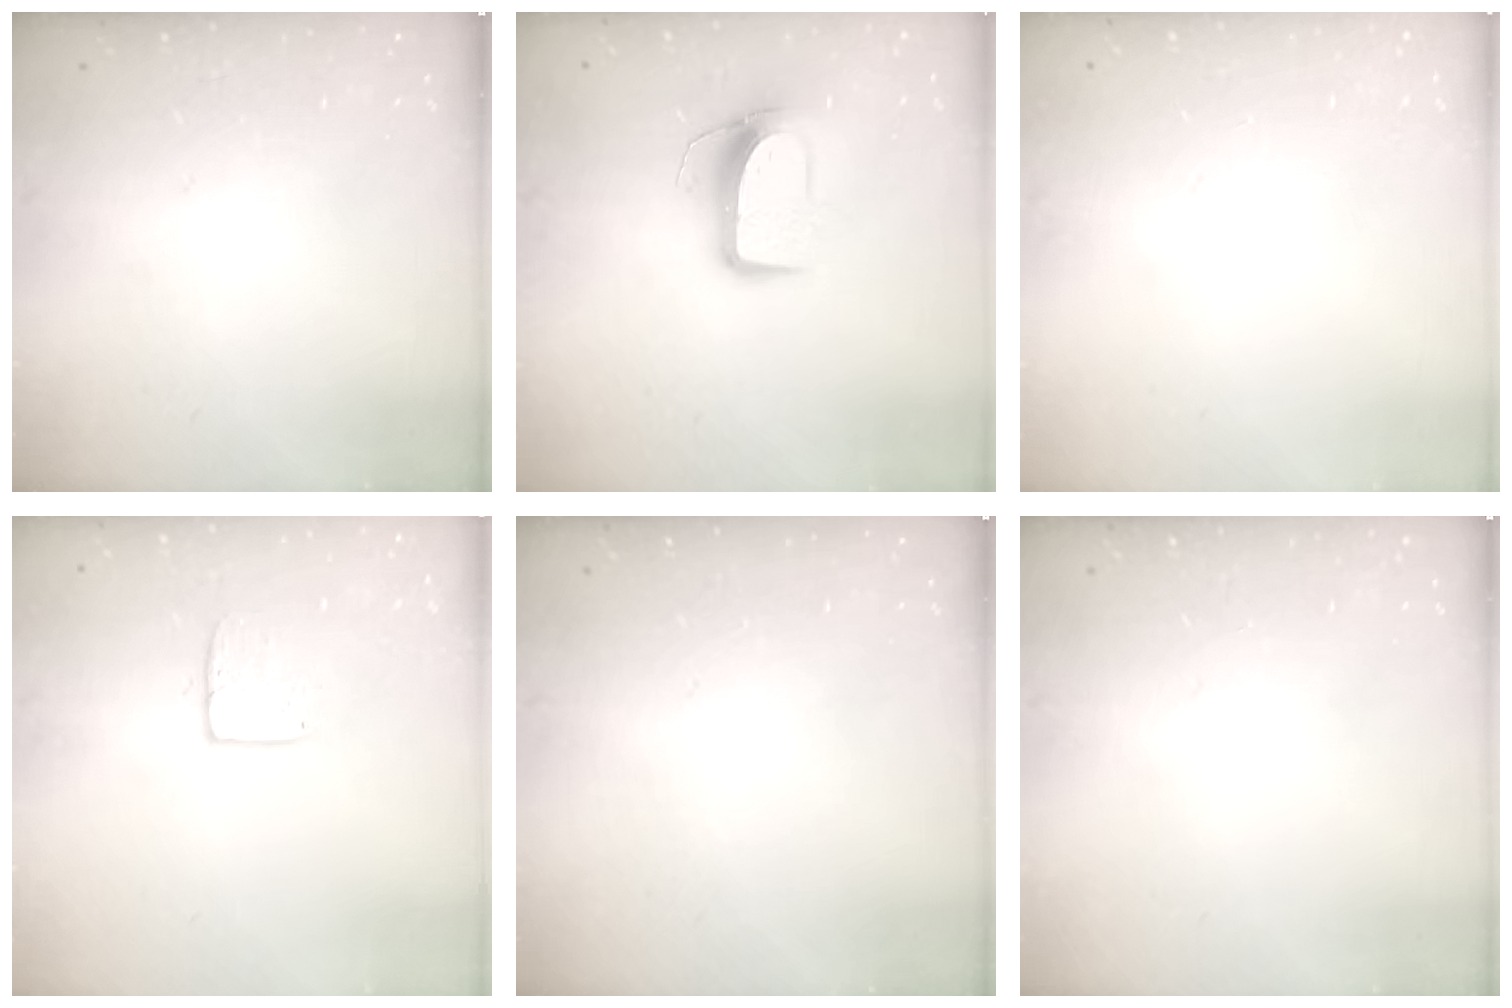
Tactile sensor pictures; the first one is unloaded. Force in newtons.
{"total": 10.3, "press": 10.3, "slide": 0.8}
{"total": 0.0}
{"total": 6.5, "press": 6.5, "slide": 0.4}
{"total": 0.0}
{"total": 0.0}